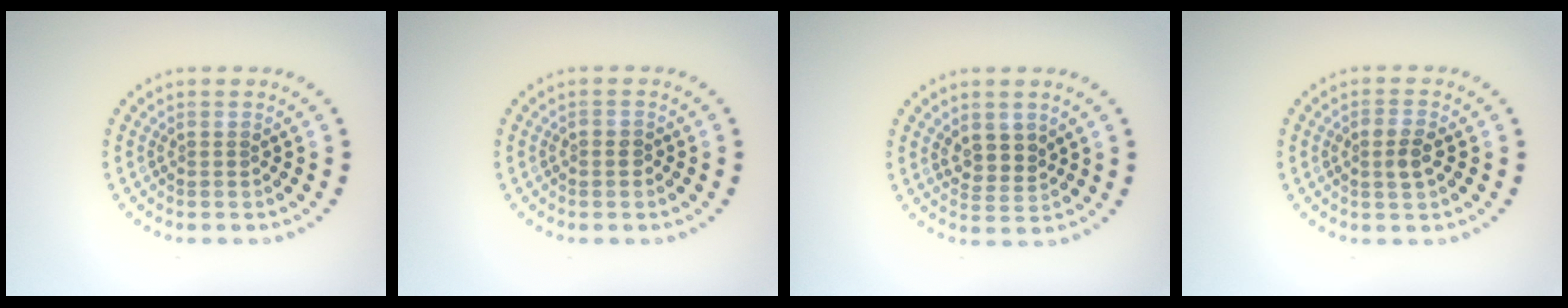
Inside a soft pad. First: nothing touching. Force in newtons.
{"total": 0.5, "press": 0.4, "slide": 0.3}
{"total": 2.6, "press": 2.3, "slide": 1.1}
{"total": 2.0, "press": 2.0, "slide": 0.4}